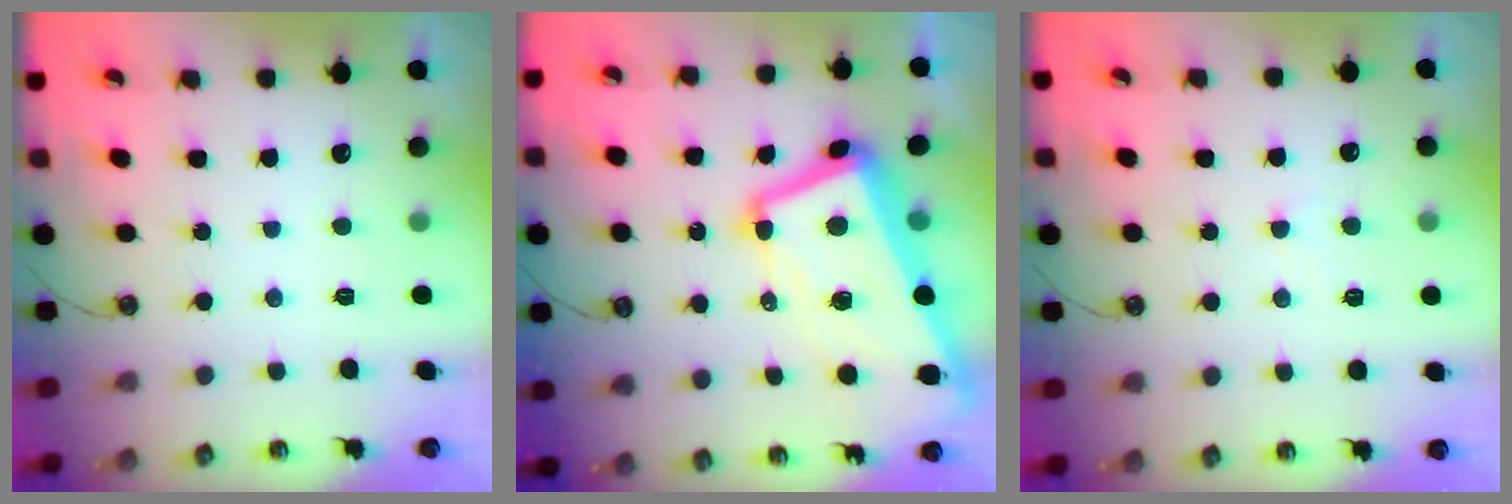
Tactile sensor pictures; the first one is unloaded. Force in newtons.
{"total": 16.2, "press": 16.1, "slide": 1.9}
{"total": 0.8, "press": 0.6, "slide": 0.6}